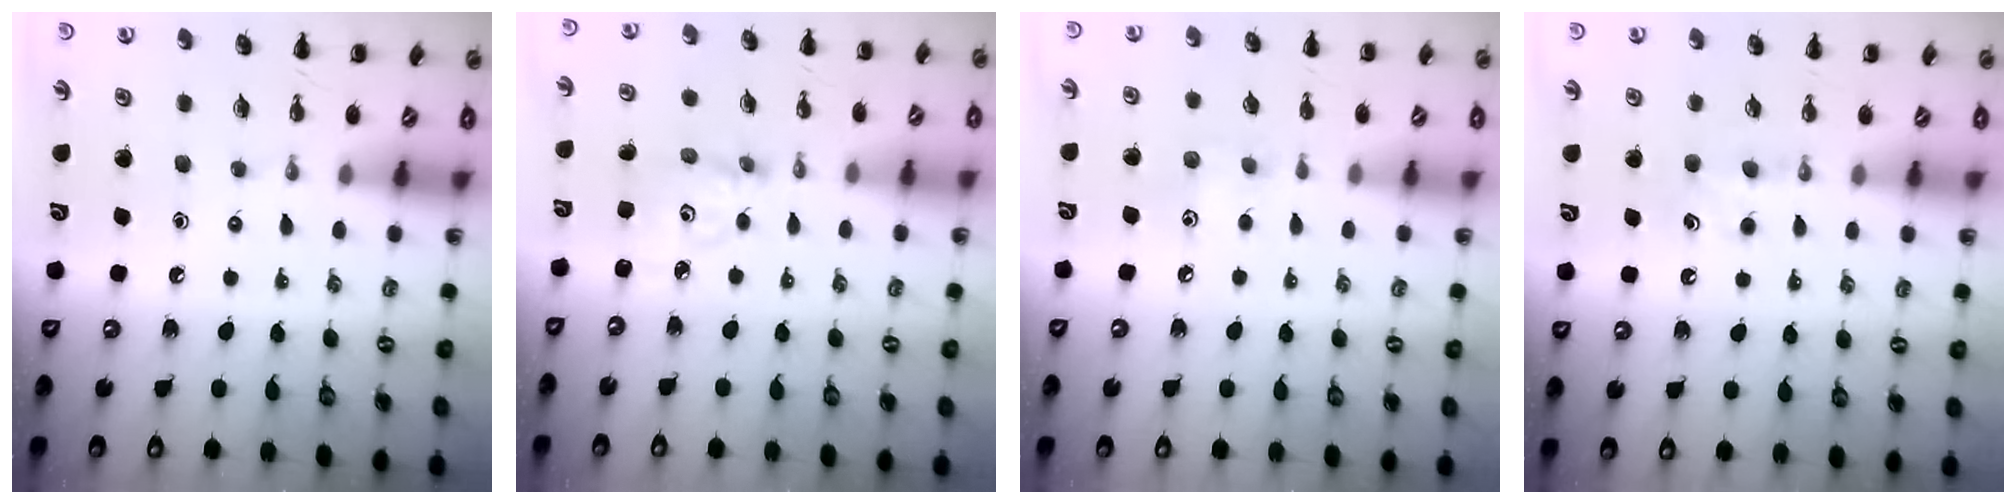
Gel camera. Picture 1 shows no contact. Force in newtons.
{"total": 3.5, "press": 3.5, "slide": 0.1}
{"total": 5.6, "press": 5.5, "slide": 1.3}
{"total": 5.7, "press": 5.5, "slide": 1.5}